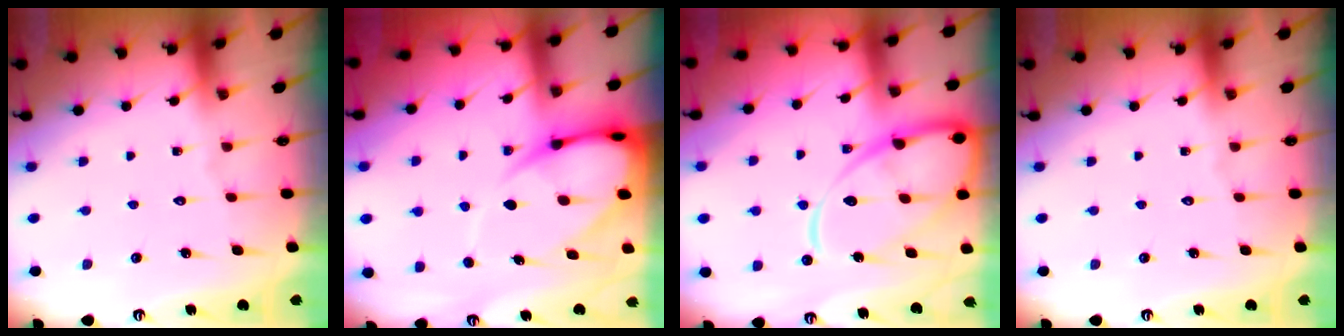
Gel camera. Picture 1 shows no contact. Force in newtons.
{"total": 10.9, "press": 10.8, "slide": 1.2}
{"total": 17.7, "press": 17.6, "slide": 1.8}
{"total": 0.0}